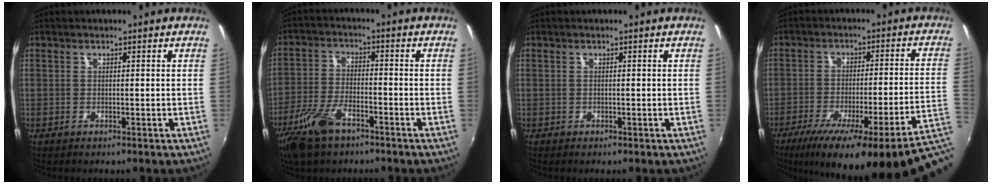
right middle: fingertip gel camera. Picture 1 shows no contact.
{"total": 11.3, "force": [-7.8, 4.4, 6.9], "torque": [-0.155, -0.011, -0.152]}
{"total": 0.0}
{"total": 21.3, "force": [-13.1, 0.3, 16.8], "torque": [-0.238, -0.056, -0.178]}